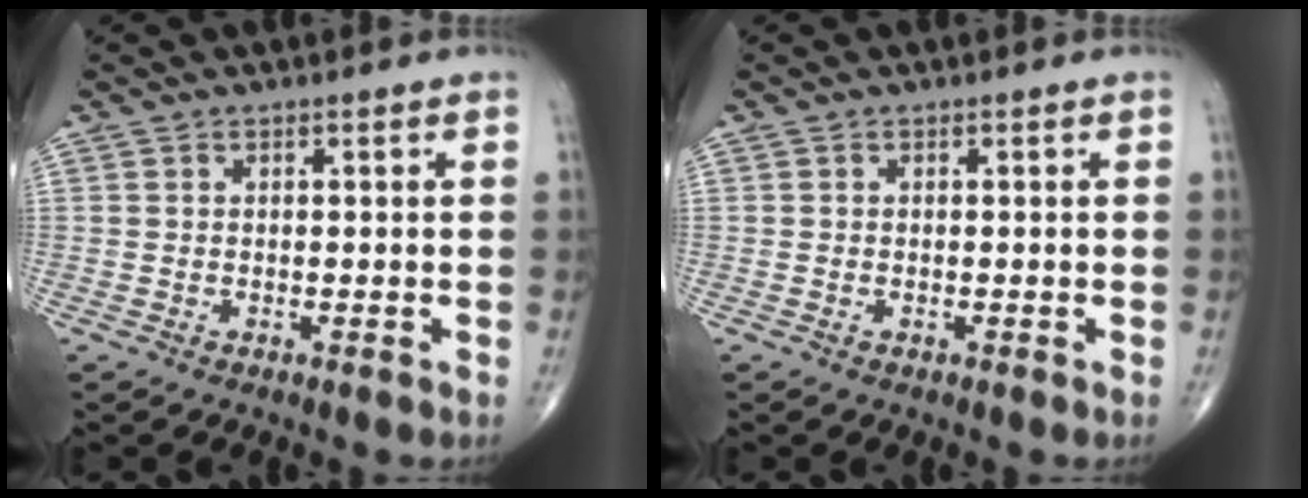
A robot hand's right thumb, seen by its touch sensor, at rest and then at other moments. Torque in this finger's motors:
{"motor_torque": [-0.10, 0.04, -0.02, 0.05, -0.05]}